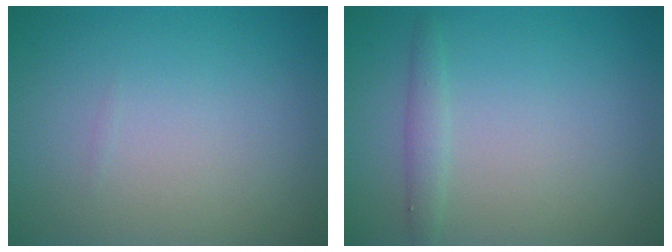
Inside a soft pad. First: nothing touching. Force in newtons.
{"total": 1.3, "press": 1.3, "slide": 0.2}